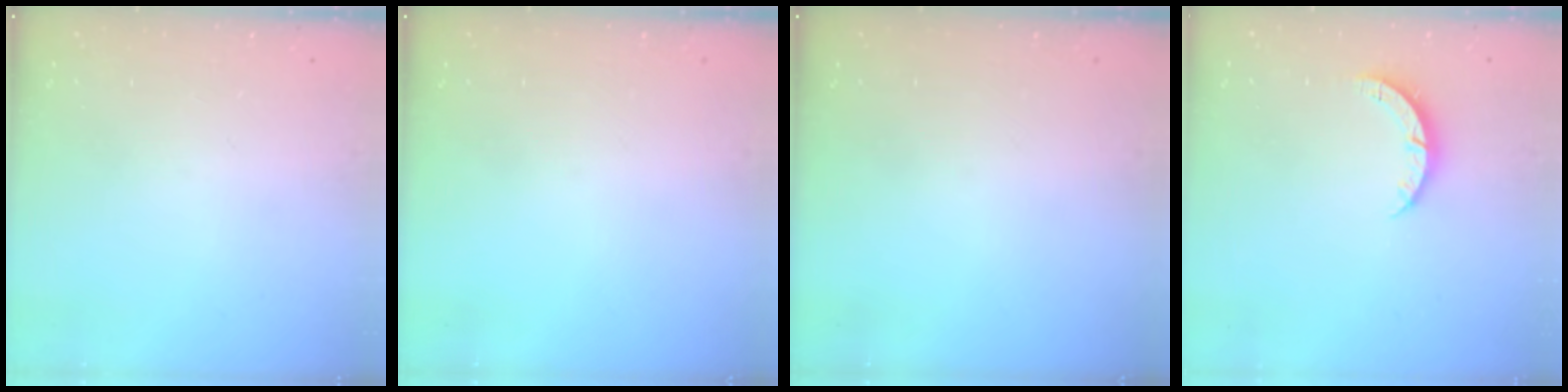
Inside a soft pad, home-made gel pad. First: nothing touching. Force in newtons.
{"total": 0.0}
{"total": 0.0}
{"total": 4.0, "press": 4.0, "slide": 0.3}